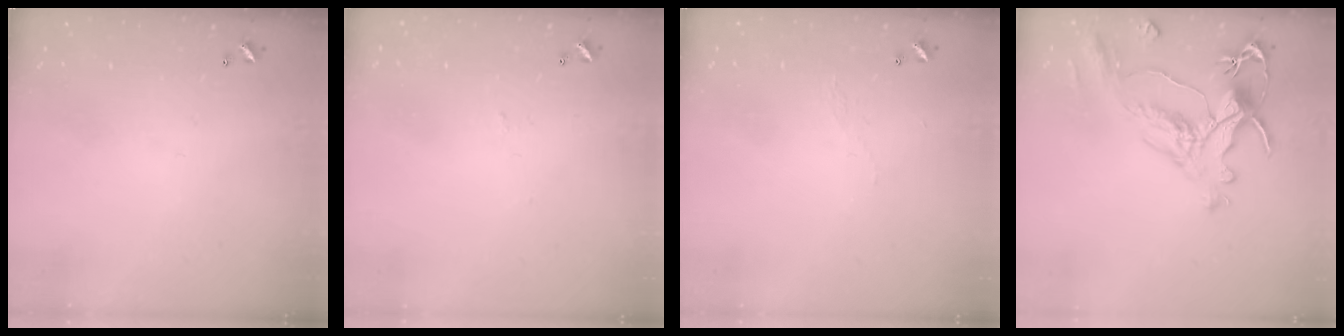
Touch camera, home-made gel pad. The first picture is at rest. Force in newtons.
{"total": 1.7, "press": 1.6, "slide": 0.3}
{"total": 2.9, "press": 2.9, "slide": 0.5}
{"total": 1.8, "press": 1.2, "slide": 1.3}